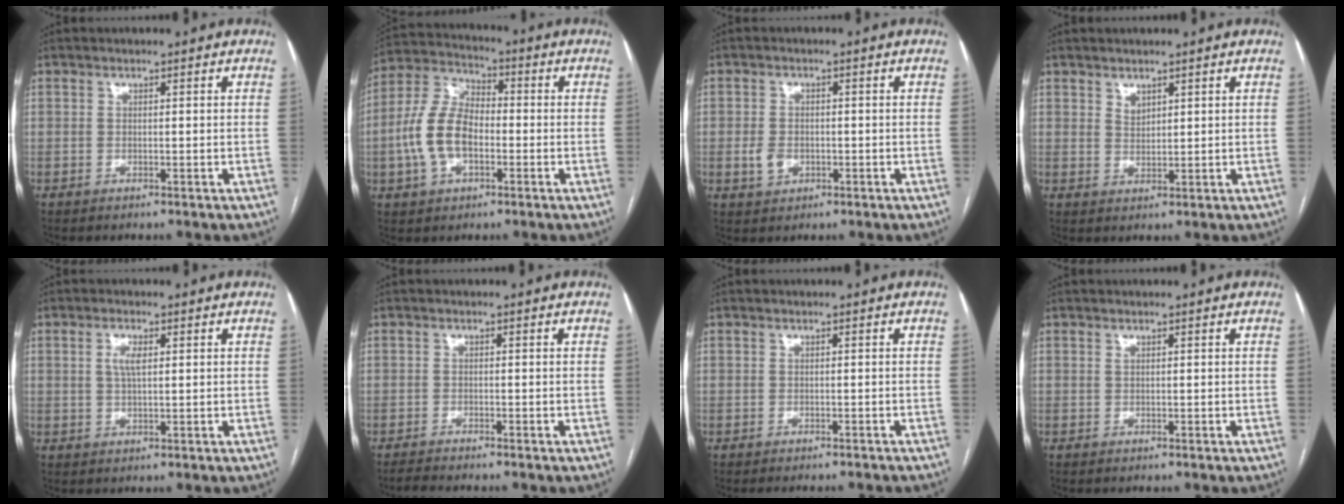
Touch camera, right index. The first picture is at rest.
{"total": 11.1, "force": [-2.2, 6.3, 8.9], "torque": [-0.206, 0.024, -0.044]}
{"total": 3.2, "force": [-0.8, 2.4, 2.0], "torque": [-0.038, 0.002, -0.006]}
{"total": 1.8, "force": [1.3, 1.0, 0.8], "torque": [-0.013, -0.003, 0.029]}
{"total": 2.9, "force": [0.8, 0.9, 2.6], "torque": [-0.055, 0.003, 0.017]}
{"total": 2.3, "force": [-2.1, -0.3, 0.7], "torque": [-0.017, -0.009, -0.036]}
{"total": 7.1, "force": [-6.6, 1.0, 2.4], "torque": [-0.021, -0.012, -0.072]}
{"total": 0.0}